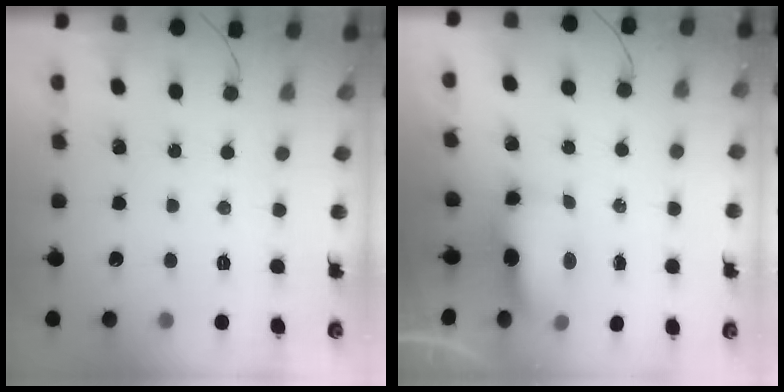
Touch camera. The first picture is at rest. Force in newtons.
{"total": 6.8, "press": 6.7, "slide": 0.7}